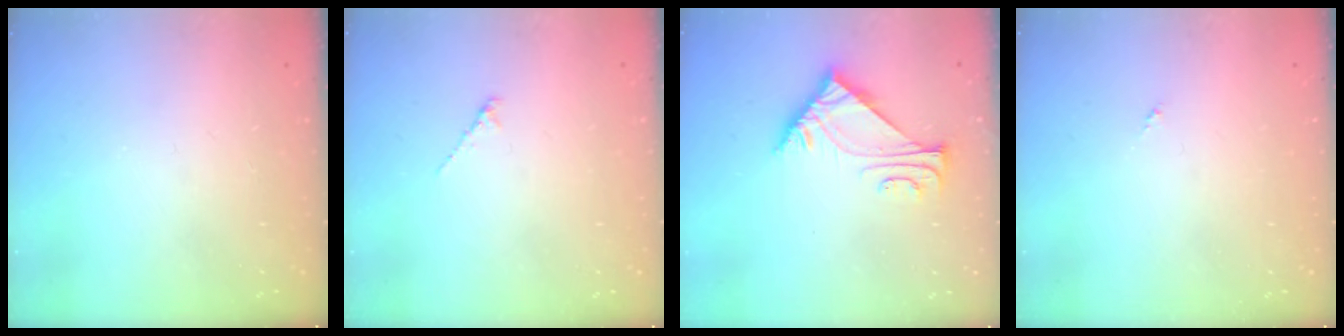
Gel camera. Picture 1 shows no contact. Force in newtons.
{"total": 1.2, "press": 1.1, "slide": 0.4}
{"total": 6.1, "press": 6.1, "slide": 0.3}
{"total": 0.0}